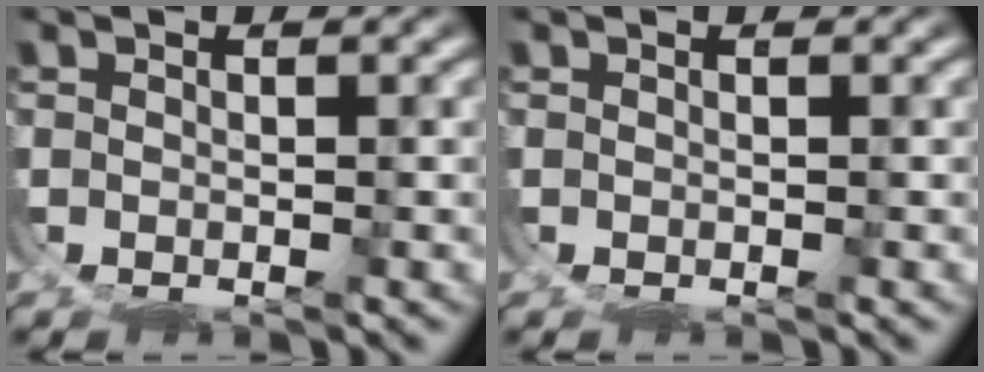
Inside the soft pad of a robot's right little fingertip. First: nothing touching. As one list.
[{"total": 0.0}]